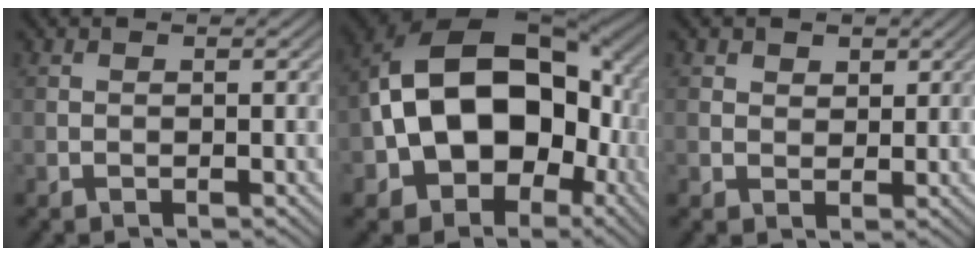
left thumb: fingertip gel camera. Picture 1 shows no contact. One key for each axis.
{"total": 18.1, "fx": -2.4, "fy": 12.3, "fz": 13.0, "tx": -0.213, "ty": -0.009, "tz": -0.043}
{"total": 2.8, "fx": 1.4, "fy": 2.3, "fz": 0.8, "tx": -0.024, "ty": -0.008, "tz": 0.024}